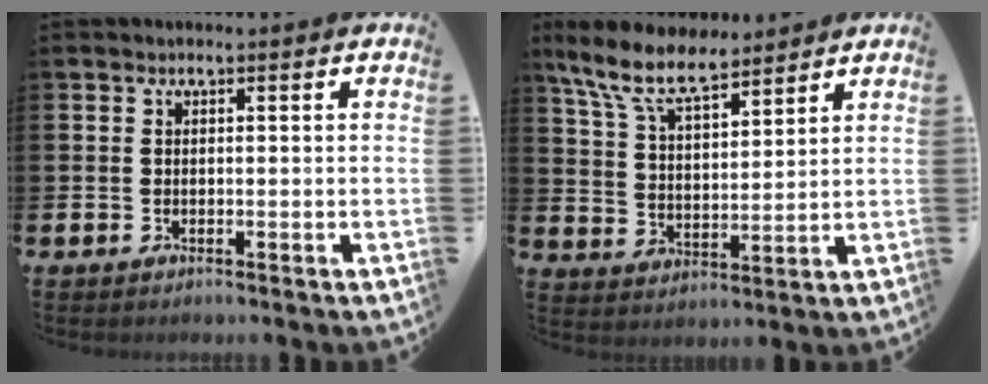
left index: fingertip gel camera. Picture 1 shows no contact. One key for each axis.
{"total": 8.8, "fx": 7.4, "fy": 2.7, "fz": 3.9, "tx": -0.110, "ty": -0.026, "tz": 0.134}